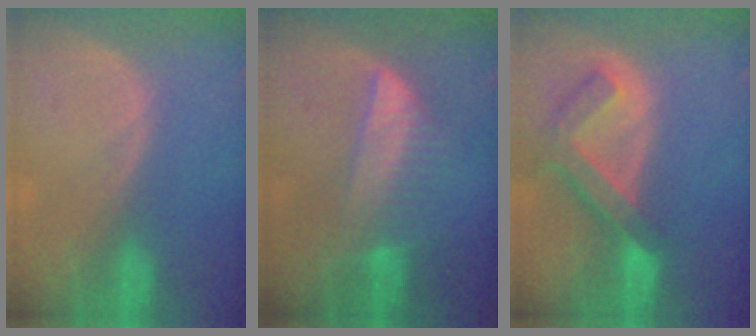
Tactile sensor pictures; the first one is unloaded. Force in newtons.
{"total": 6.4, "press": 6.2, "slide": 1.6}
{"total": 7.6, "press": 6.6, "slide": 3.7}